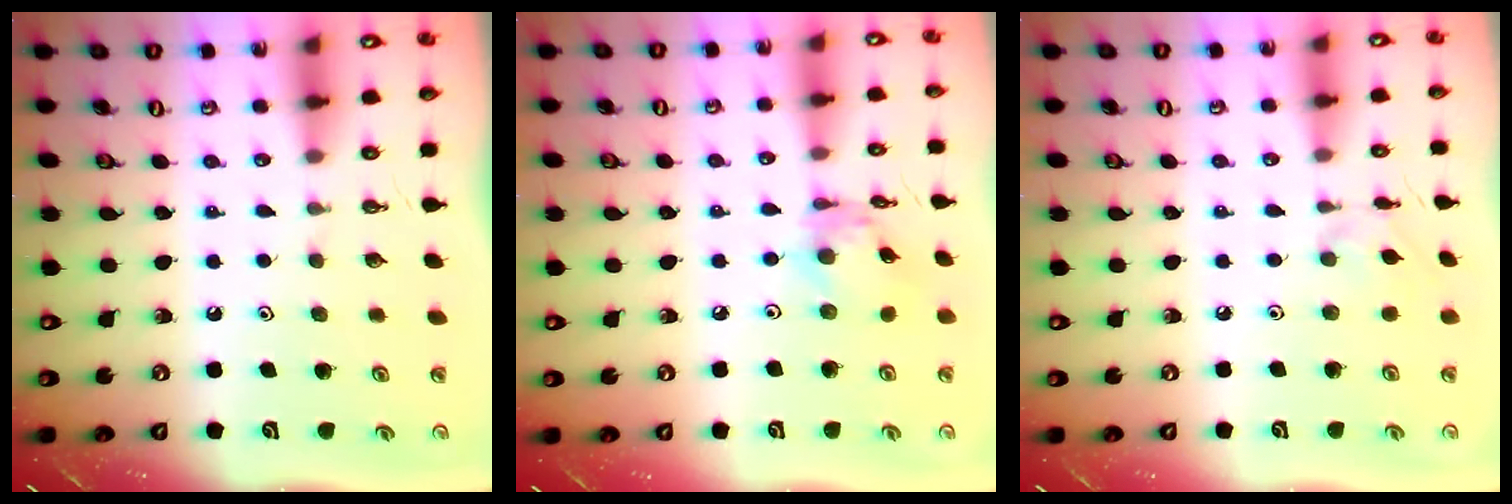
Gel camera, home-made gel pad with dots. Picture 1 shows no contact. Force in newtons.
{"total": 6.6, "press": 6.6, "slide": 0.4}
{"total": 1.6, "press": 1.5, "slide": 0.4}